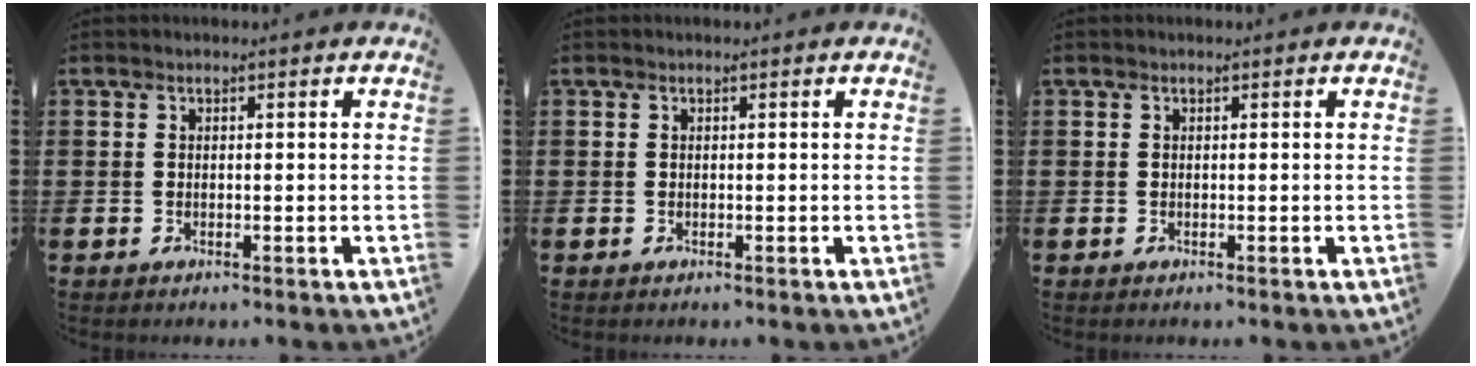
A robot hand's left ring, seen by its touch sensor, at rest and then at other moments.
{"total": 0.0}
{"total": 0.0}